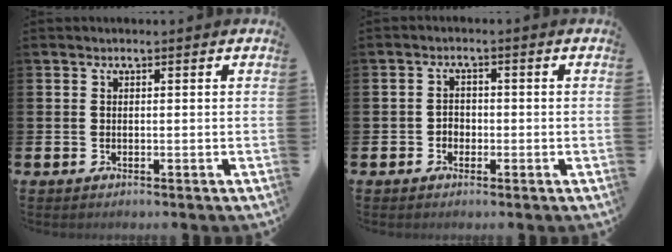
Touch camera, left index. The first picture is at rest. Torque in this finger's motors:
{"motor_torque": [-0.08, 0.03, 0.00, 0.00]}